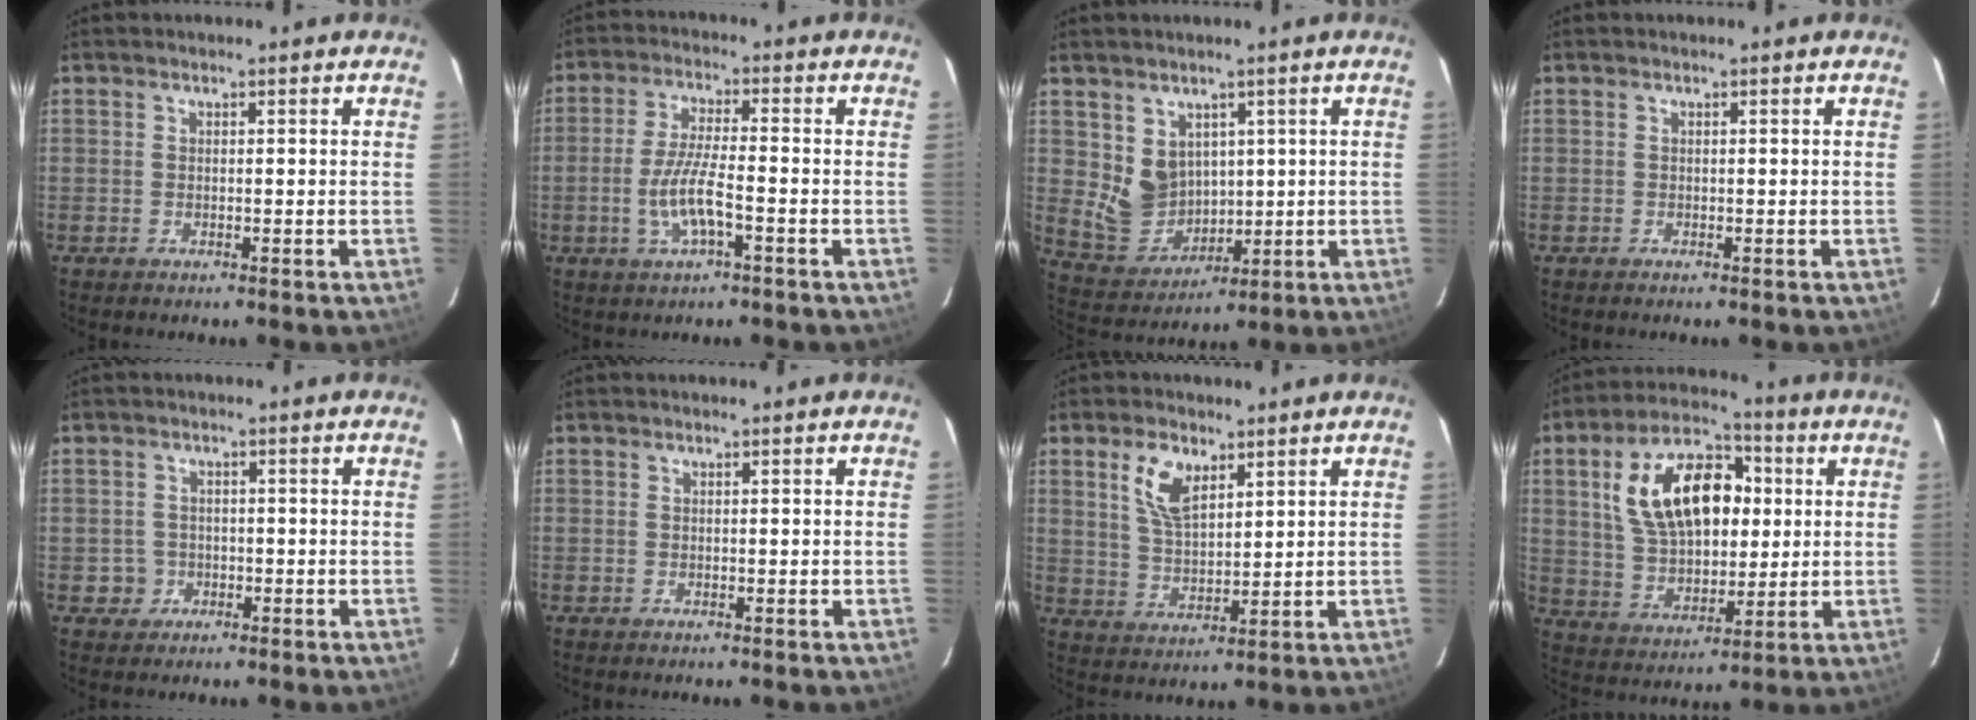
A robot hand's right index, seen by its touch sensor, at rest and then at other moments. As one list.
[{"total": 7.6, "force": [-2.7, 1.2, 7.1], "torque": [-0.144, -0.004, -0.051]}, {"total": 7.7, "force": [2.6, 6.7, 2.9], "torque": [-0.059, -0.002, 0.073]}, {"total": 0.0}, {"total": 3.1, "force": [-0.9, 3.0, 0.0], "torque": [-0.002, 0.014, -0.012]}, {"total": 0.0}, {"total": 7.5, "force": [3.8, 3.7, 5.3], "torque": [-0.105, 0.008, 0.078]}, {"total": 18.1, "force": [4.2, 10.5, 14.1], "torque": [-0.266, 0.030, 0.080]}]